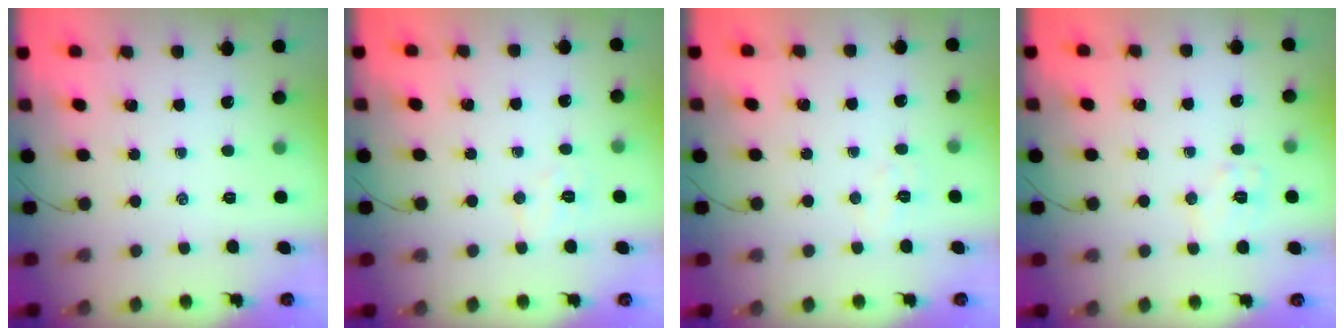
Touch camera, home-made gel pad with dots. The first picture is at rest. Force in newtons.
{"total": 5.3, "press": 5.2, "slide": 1.1}
{"total": 4.6, "press": 4.5, "slide": 1.0}
{"total": 7.0, "press": 7.0, "slide": 0.6}